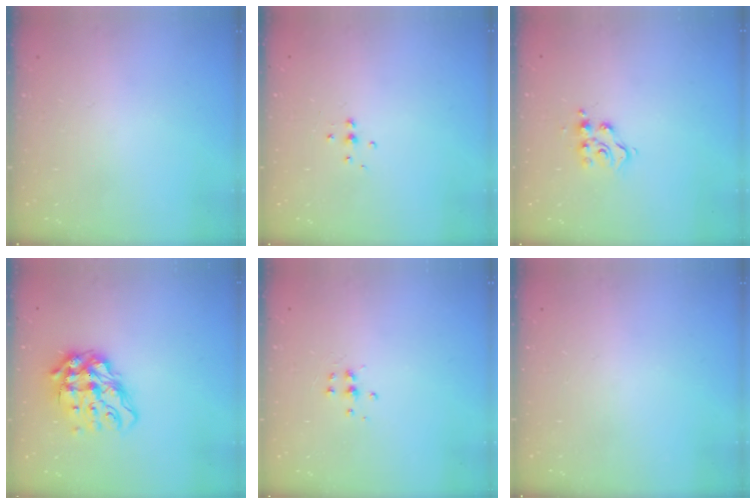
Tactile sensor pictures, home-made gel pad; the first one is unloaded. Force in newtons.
{"total": 4.3, "press": 4.3, "slide": 0.6}
{"total": 9.3, "press": 9.3, "slide": 0.6}
{"total": 13.8, "press": 13.7, "slide": 1.7}
{"total": 4.7, "press": 4.7, "slide": 0.4}
{"total": 0.0}